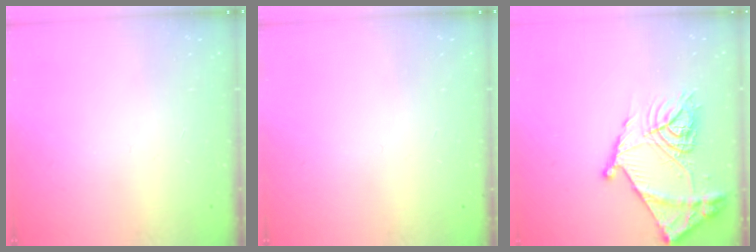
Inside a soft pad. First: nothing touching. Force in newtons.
{"total": 0.0}
{"total": 20.4, "press": 20.3, "slide": 2.0}